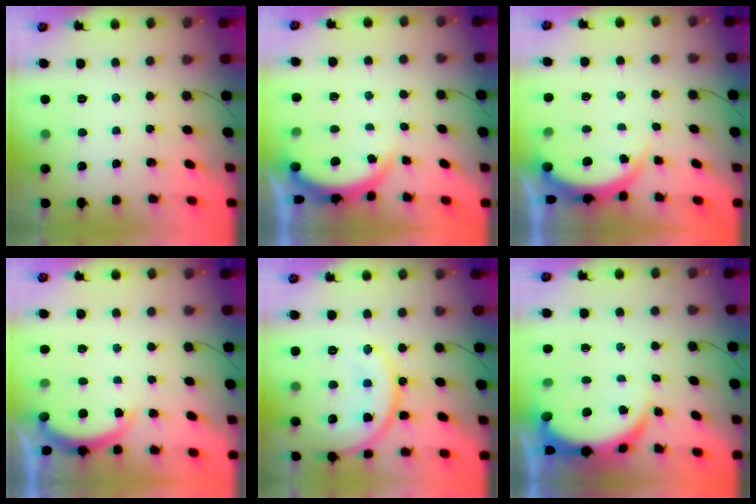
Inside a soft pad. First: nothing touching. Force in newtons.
{"total": 4.8, "press": 4.6, "slide": 1.4}
{"total": 4.8, "press": 4.6, "slide": 1.4}
{"total": 2.2, "press": 2.2, "slide": 0.5}
{"total": 15.8, "press": 15.6, "slide": 2.1}
{"total": 5.3, "press": 5.2, "slide": 0.2}